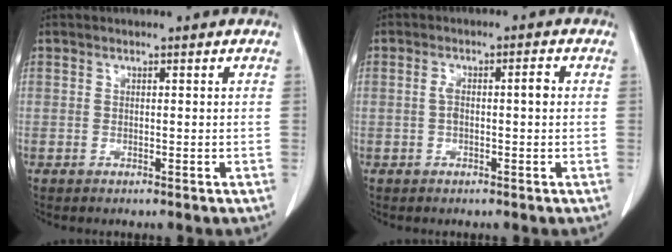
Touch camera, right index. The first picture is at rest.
{"total": 3.3, "force": [0.0, 0.8, 3.2], "torque": [-0.062, 0.016, 0.003]}